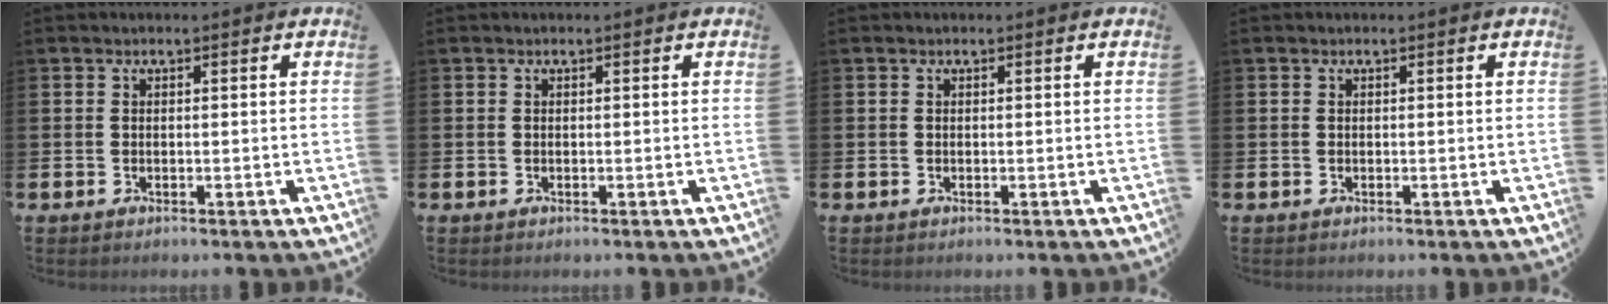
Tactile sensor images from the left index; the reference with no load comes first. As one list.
[{"total": 0.0}, {"total": 0.0}, {"total": 0.0}]